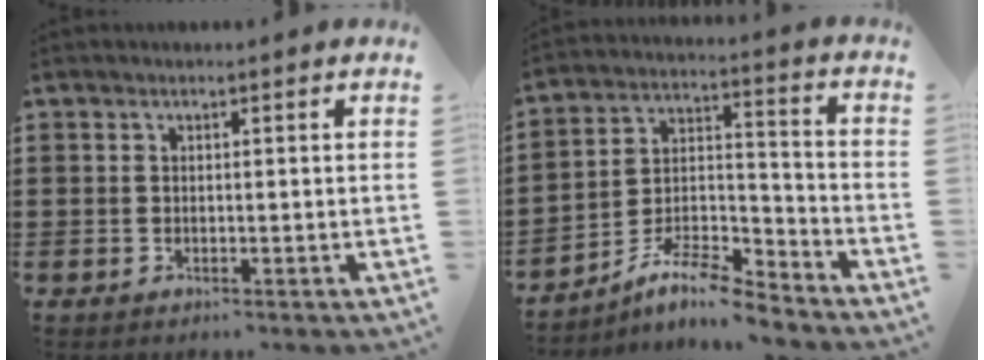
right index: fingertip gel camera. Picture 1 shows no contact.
{"total": 9.1, "force": [-7.9, 1.6, 4.2], "torque": [-0.076, 0.018, -0.152]}